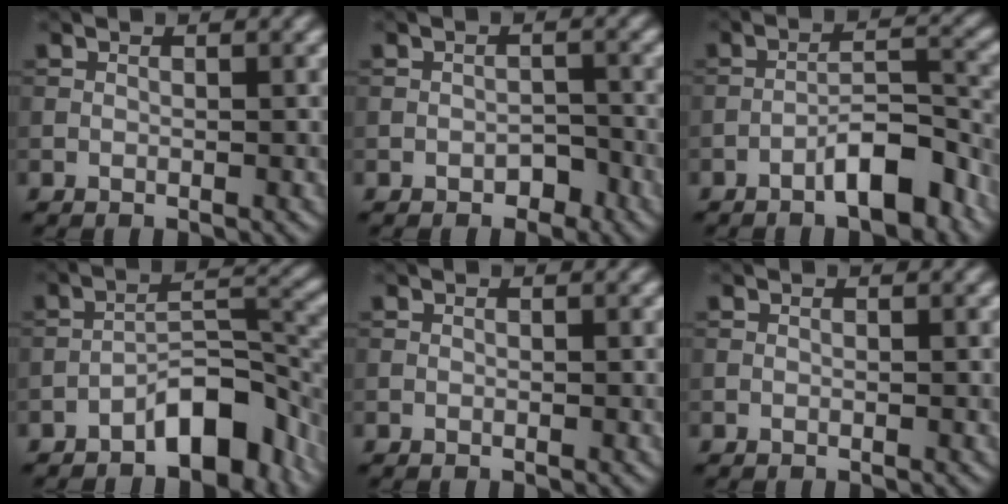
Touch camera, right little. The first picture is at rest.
{"total": 1.8, "force": [-1.2, 1.0, 0.9], "torque": [-0.009, 0.003, -0.020]}
{"total": 5.5, "force": [-3.5, 1.5, 3.9], "torque": [-0.057, 0.016, -0.059]}
{"total": 6.6, "force": [-4.3, 2.2, 4.5], "torque": [-0.062, 0.018, -0.074]}
{"total": 0.0}
{"total": 0.0}